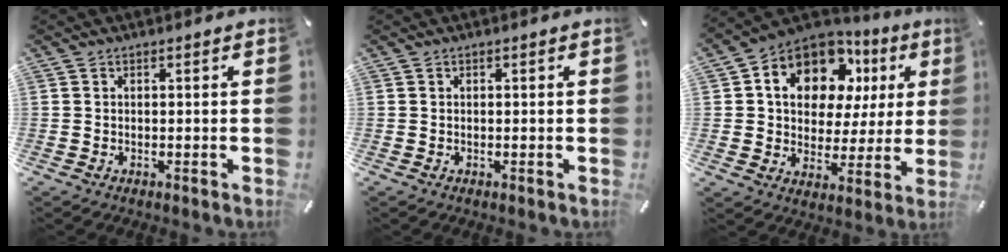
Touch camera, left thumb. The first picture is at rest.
{"total": 0.0}
{"total": 13.9, "force": [6.7, 9.9, 7.1], "torque": [-0.131, -0.033, 0.123]}